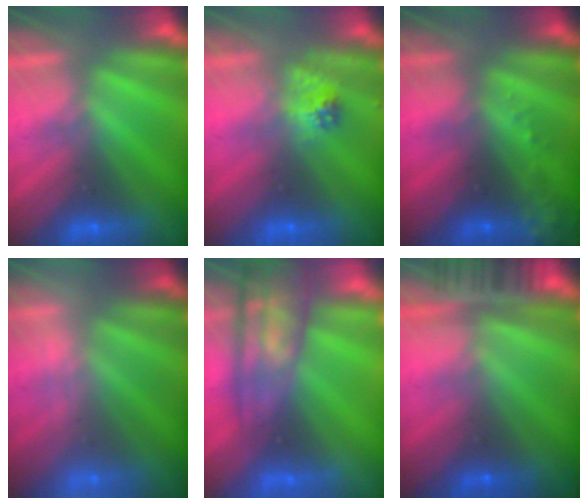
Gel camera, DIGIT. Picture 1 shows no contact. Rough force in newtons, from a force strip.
{"total": 2.3}
{"total": 9.3}
{"total": 1.9}
{"total": 7.2}
{"total": 11.6}